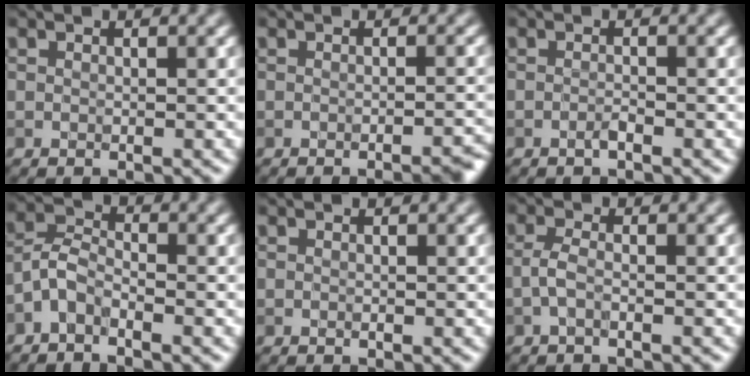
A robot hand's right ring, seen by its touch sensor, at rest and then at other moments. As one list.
[{"total": 2.8, "force": [-1.7, 0.8, 2.1], "torque": [-0.010, 0.008, -0.026]}, {"total": 0.6, "force": [-0.4, 0.1, 0.5], "torque": [-0.011, 0.004, -0.010]}, {"total": 2.5, "force": [-1.9, 0.9, 1.3], "torque": [-0.028, 0.010, -0.049]}, {"total": 0.0}, {"total": 1.4, "force": [-0.6, 0.3, 1.1], "torque": [-0.026, 0.006, -0.019]}]